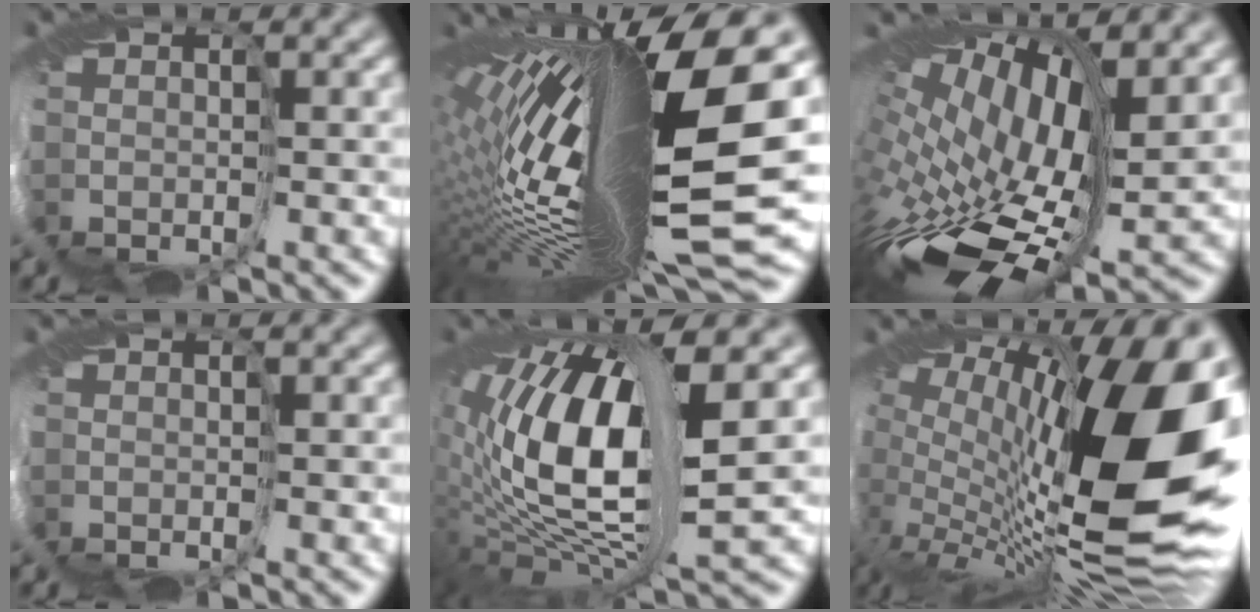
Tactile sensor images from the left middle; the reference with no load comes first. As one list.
[{"total": 19.5, "force": [-0.1, 4.5, 19.0], "torque": [-0.336, -0.027, 0.011]}, {"total": 14.2, "force": [0.3, 7.6, 11.9], "torque": [-0.228, -0.034, 0.057]}, {"total": 0.0}, {"total": 14.5, "force": [1.3, 6.0, 13.2], "torque": [-0.252, 0.006, 0.031]}, {"total": 17.4, "force": [1.4, 5.7, 16.4], "torque": [-0.244, 0.006, 0.022]}]